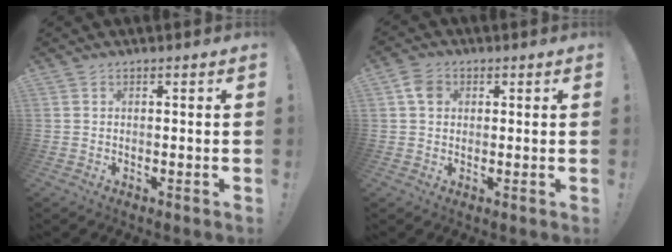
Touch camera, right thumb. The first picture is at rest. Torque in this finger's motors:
{"motor_torque": [0.43, 0.95, 0.43, -0.36, 0.00]}